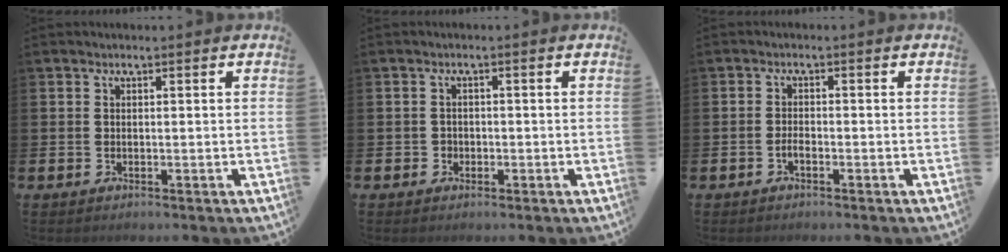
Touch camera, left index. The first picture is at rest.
{"total": 1.3, "force": [-0.5, 1.2, 0.1], "torque": [-0.001, 0.003, -0.014]}
{"total": 1.3, "force": [-0.7, 0.5, 0.9], "torque": [-0.022, 0.002, -0.014]}